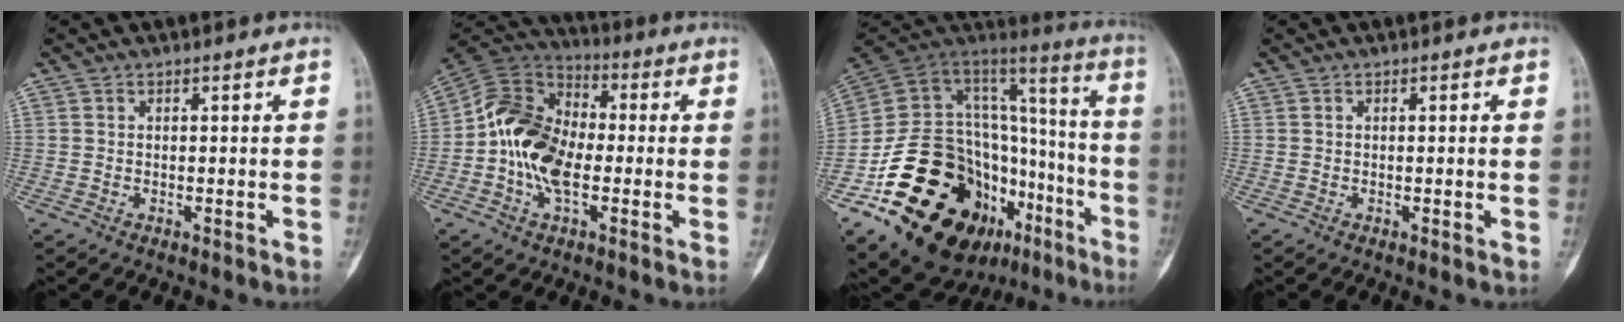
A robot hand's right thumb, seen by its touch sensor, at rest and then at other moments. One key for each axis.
{"total": 14.9, "fx": -1.8, "fy": 9.3, "fz": 11.5, "tx": -0.205, "ty": 0.027, "tz": -0.045}
{"total": 34.3, "fx": -15.1, "fy": 19.3, "fz": 24.0, "tx": -0.338, "ty": 0.095, "tz": -0.232}
{"total": 0.7, "fx": 0.1, "fy": 0.1, "fz": 0.7, "tx": -0.012, "ty": -0.002, "tz": 0.002}